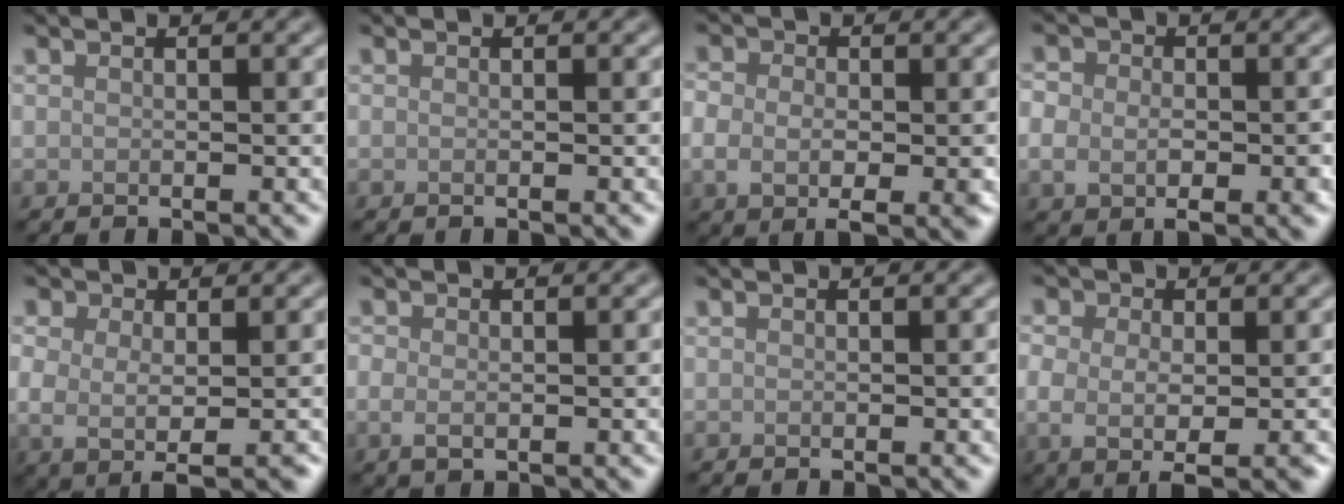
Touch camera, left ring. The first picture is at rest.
{"total": 0.0}
{"total": 4.4, "force": [-0.8, 2.8, 3.3], "torque": [-0.055, -0.008, -0.016]}
{"total": 5.0, "force": [-1.1, 3.6, 3.2], "torque": [-0.034, -0.007, -0.021]}
{"total": 3.5, "force": [-0.1, 1.9, 2.9], "torque": [-0.046, -0.008, 0.002]}
{"total": 1.5, "force": [-0.2, 1.0, 1.1], "torque": [-0.025, -0.004, -0.004]}
{"total": 0.0}
{"total": 3.9, "force": [-0.5, 2.3, 3.1], "torque": [-0.055, -0.011, -0.005]}